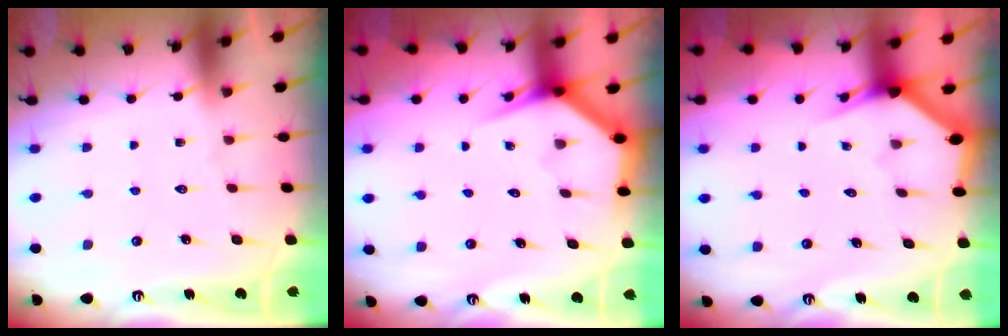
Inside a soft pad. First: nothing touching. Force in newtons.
{"total": 3.6, "press": 3.6, "slide": 0.2}
{"total": 2.7, "press": 2.7, "slide": 0.1}